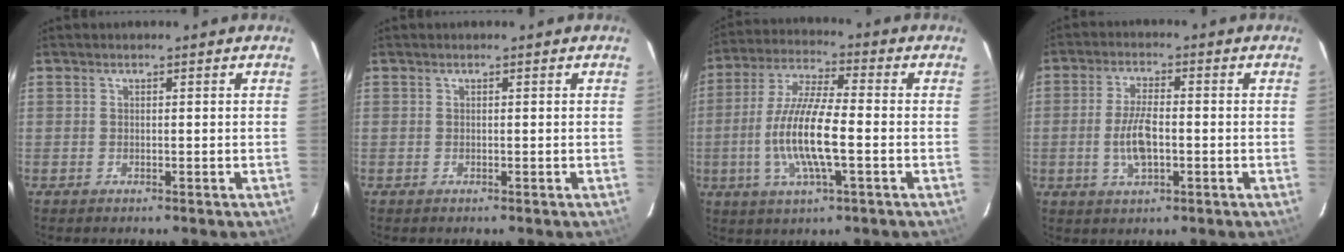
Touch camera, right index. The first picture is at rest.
{"total": 0.0}
{"total": 13.4, "force": [-2.7, 2.8, 12.9], "torque": [-0.263, -0.003, -0.053]}
{"total": 7.2, "force": [-1.3, 2.9, 6.5], "torque": [-0.131, -0.001, -0.024]}